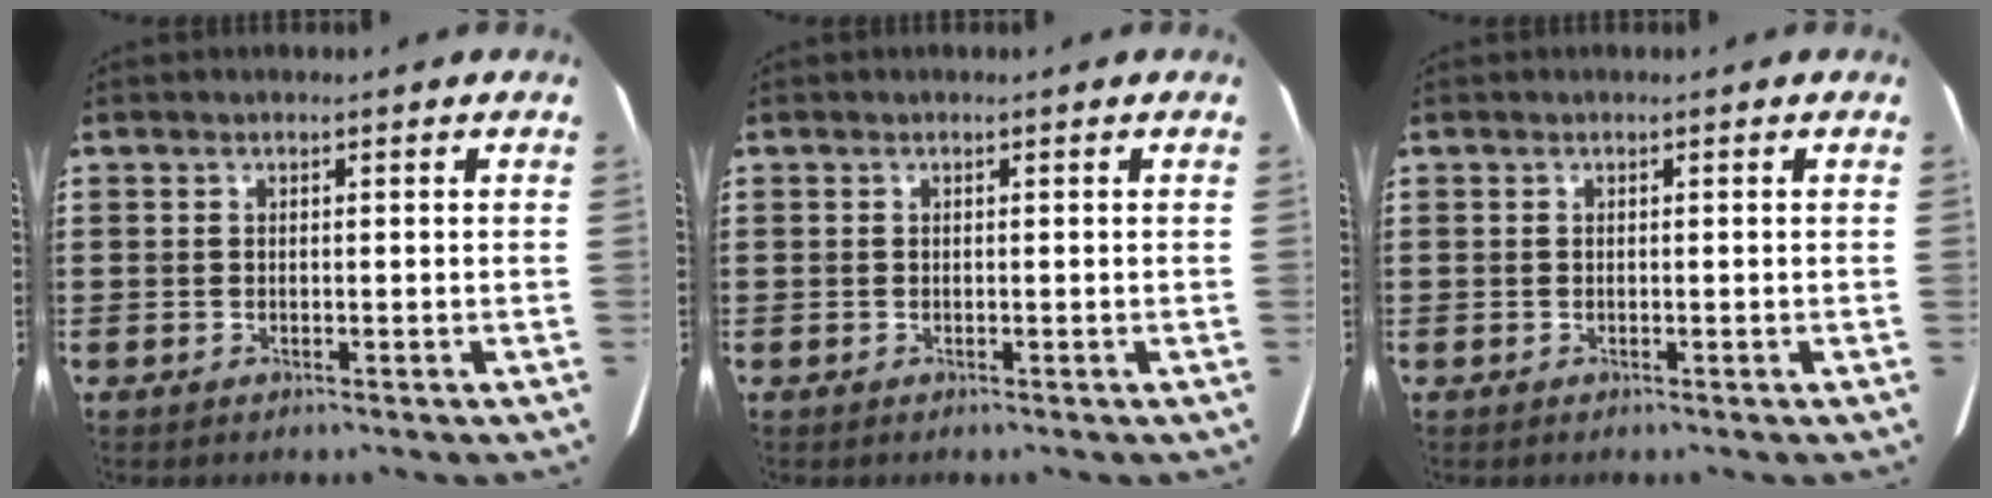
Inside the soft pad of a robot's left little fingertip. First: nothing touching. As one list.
[{"total": 0.0}, {"total": 0.0}]